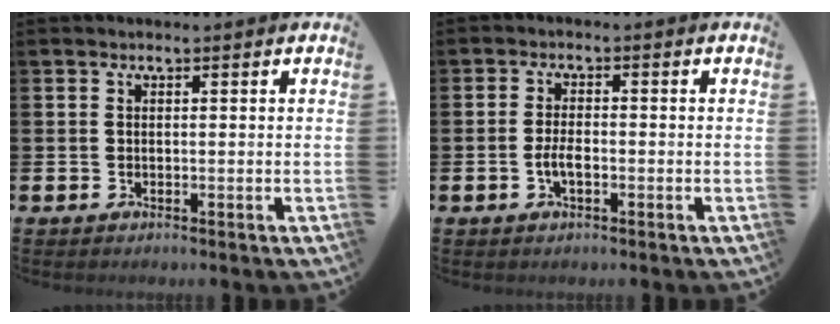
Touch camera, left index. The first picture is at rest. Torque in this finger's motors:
{"motor_torque": [0.36, 0.18, 0.08, 0.08]}